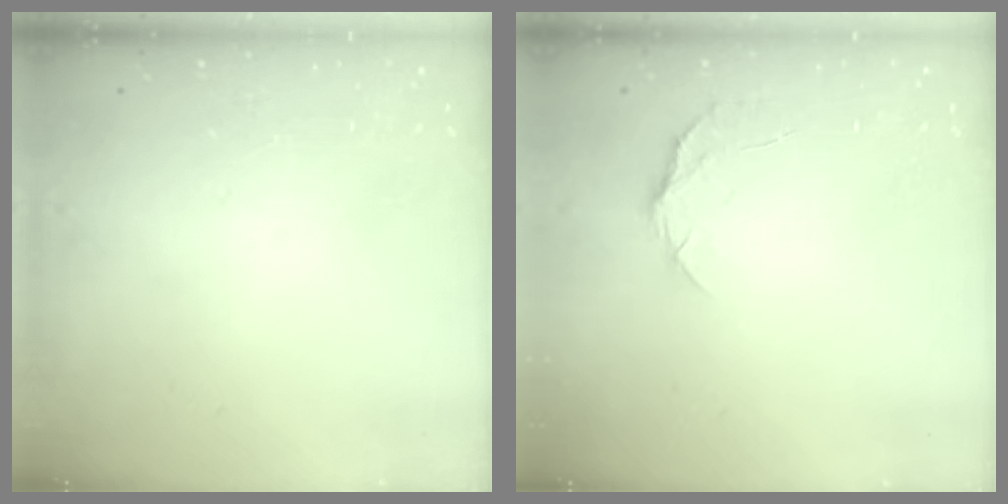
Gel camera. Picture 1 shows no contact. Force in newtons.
{"total": 5.0, "press": 5.0, "slide": 0.6}